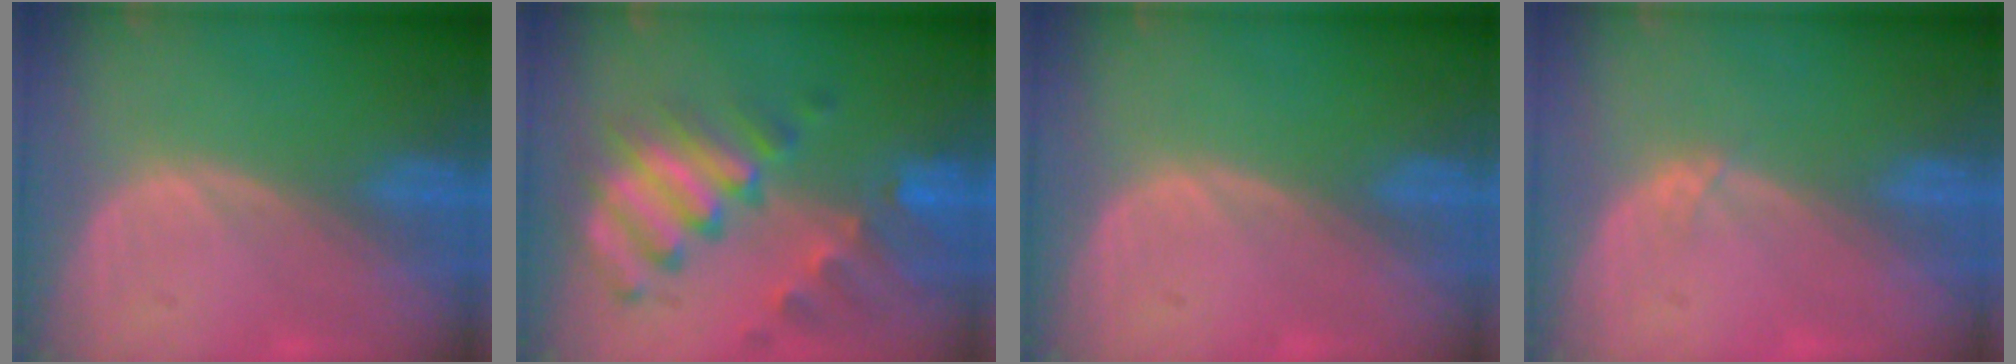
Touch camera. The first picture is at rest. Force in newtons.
{"total": 10.7, "press": 9.2, "slide": 5.5}
{"total": 0.0}
{"total": 0.7, "press": 0.6, "slide": 0.3}